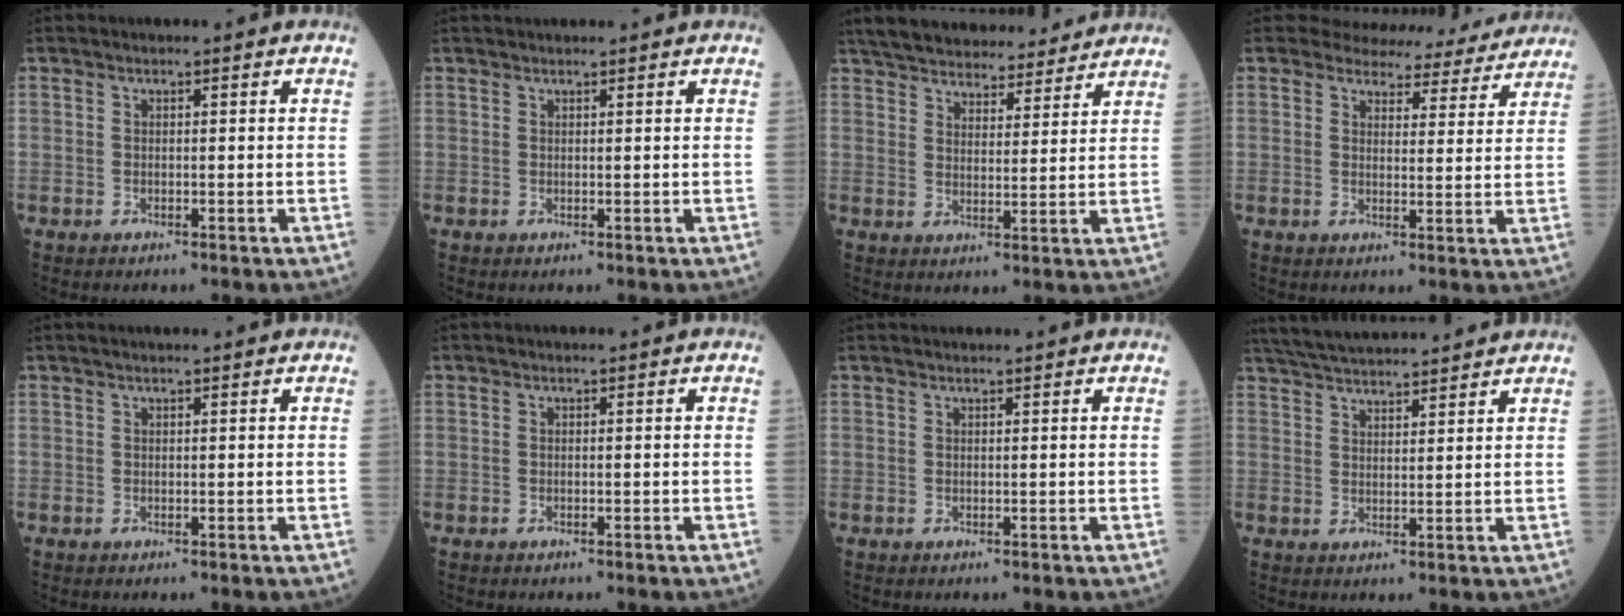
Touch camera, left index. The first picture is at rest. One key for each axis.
{"total": 1.5, "fx": 1.4, "fy": 0.0, "fz": 0.4, "tx": -0.006, "ty": 0.020, "tz": 0.025}
{"total": 19.8, "fx": 17.9, "fy": 5.1, "fz": 6.7, "tx": -0.115, "ty": 0.029, "tz": 0.255}
{"total": 11.2, "fx": 10.7, "fy": 3.3, "fz": 0.9, "tx": 0.013, "ty": -0.006, "tz": 0.110}
{"total": 2.0, "fx": 1.7, "fy": 0.1, "fz": 1.1, "tx": -0.011, "ty": 0.023, "tz": 0.026}
{"total": 0.0}
{"total": 1.7, "fx": 1.6, "fy": -0.3, "fz": 0.4, "tx": -0.007, "ty": 0.016, "tz": 0.027}
{"total": 12.6, "fx": 11.8, "fy": 0.8, "fz": 4.3, "tx": -0.086, "ty": 0.033, "tz": 0.184}